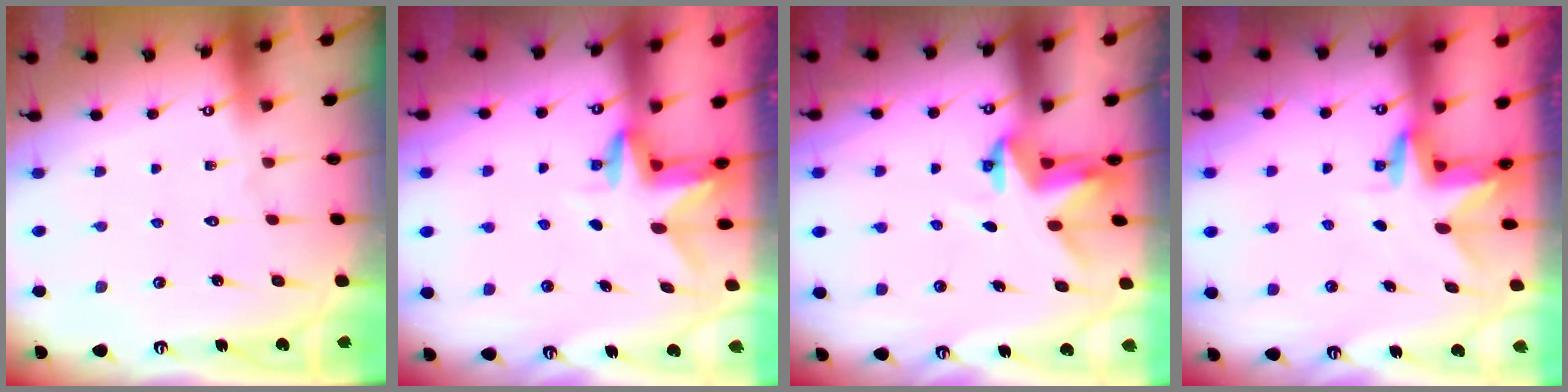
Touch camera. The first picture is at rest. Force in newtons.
{"total": 2.9, "press": 2.9, "slide": 0.3}
{"total": 3.5, "press": 3.5, "slide": 0.3}
{"total": 3.0, "press": 3.0, "slide": 0.2}